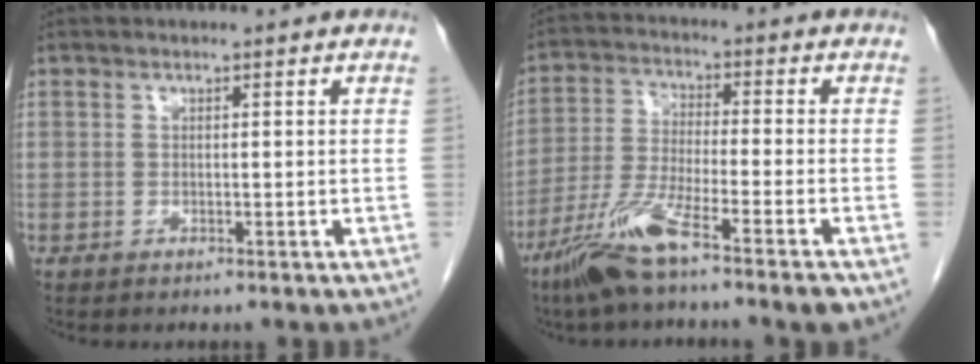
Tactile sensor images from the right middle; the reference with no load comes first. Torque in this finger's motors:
{"motor_torque": [1.09, -0.99, 0.22, 0.11]}